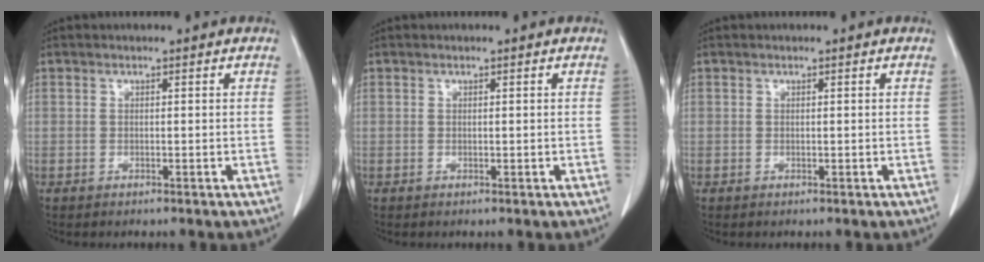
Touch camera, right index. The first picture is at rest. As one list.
[{"total": 0.0}, {"total": 0.0}]